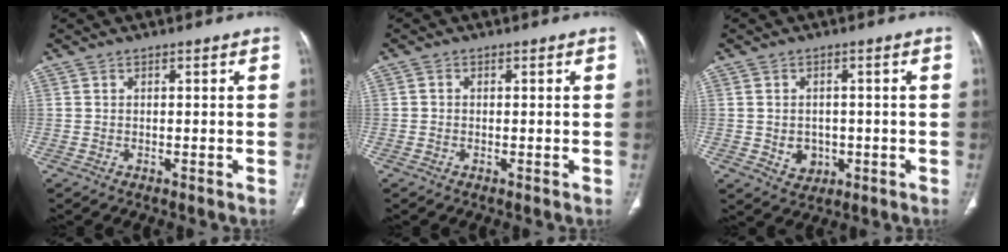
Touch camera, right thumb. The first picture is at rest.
{"total": 0.7, "force": [-0.1, 0.6, 0.3], "torque": [-0.002, 0.002, -0.004]}
{"total": 4.5, "force": [-0.8, 3.8, 2.3], "torque": [-0.017, 0.003, 0.000]}